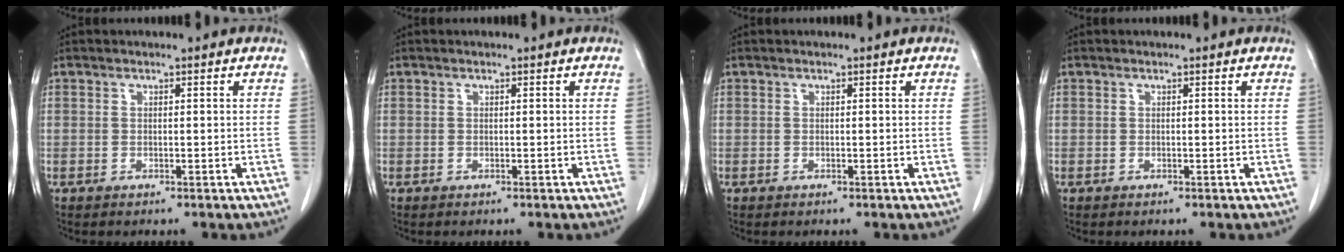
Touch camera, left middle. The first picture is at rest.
{"total": 0.0}
{"total": 0.0}
{"total": 0.0}